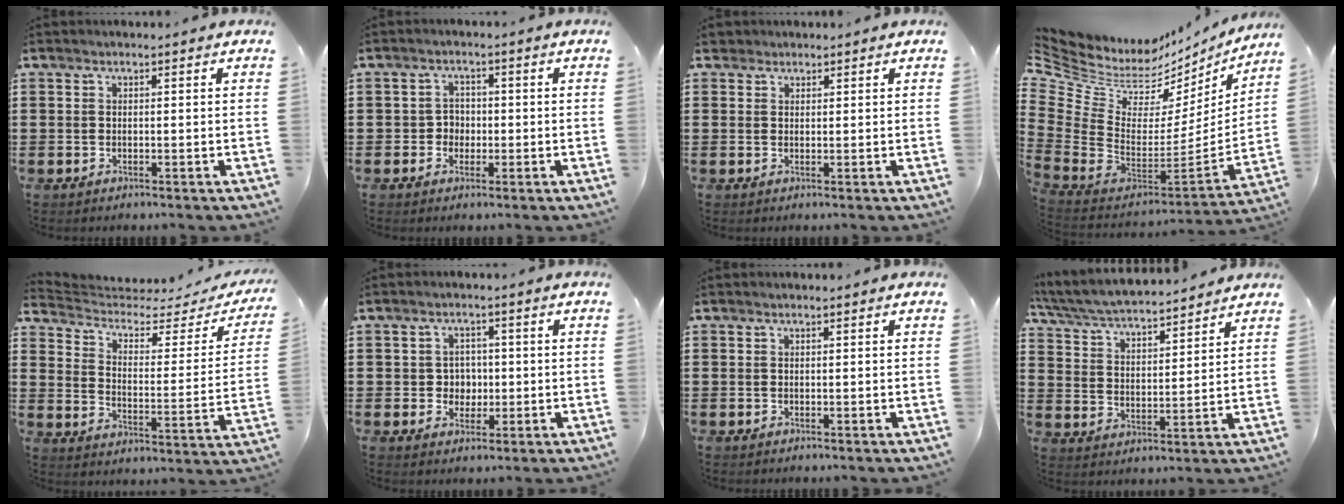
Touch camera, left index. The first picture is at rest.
{"total": 2.5, "force": [-0.8, 2.2, 0.9], "torque": [-0.025, 0.005, -0.020]}
{"total": 1.3, "force": [1.1, 0.7, 0.1], "torque": [-0.006, 0.005, 0.021]}
{"total": 6.2, "force": [5.2, 2.9, 1.7], "torque": [-0.088, -0.072, 0.087]}
{"total": 3.3, "force": [2.4, 1.5, 1.8], "torque": [-0.053, -0.023, 0.033]}
{"total": 3.1, "force": [-0.3, 2.9, 1.2], "torque": [-0.026, 0.003, -0.012]}
{"total": 0.0}
{"total": 5.2, "force": [4.9, 0.2, 1.7], "torque": [-0.055, -0.032, 0.082]}